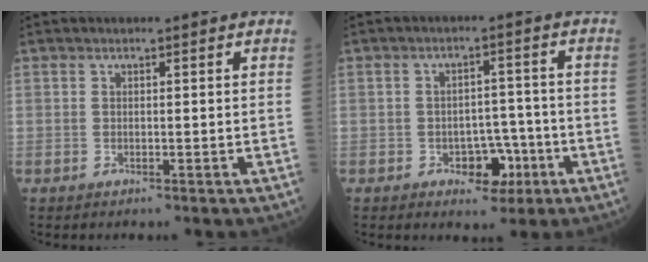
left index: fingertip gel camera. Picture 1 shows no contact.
{"total": 5.3, "force": [-2.5, 3.3, 3.3], "torque": [-0.040, 0.014, -0.032]}